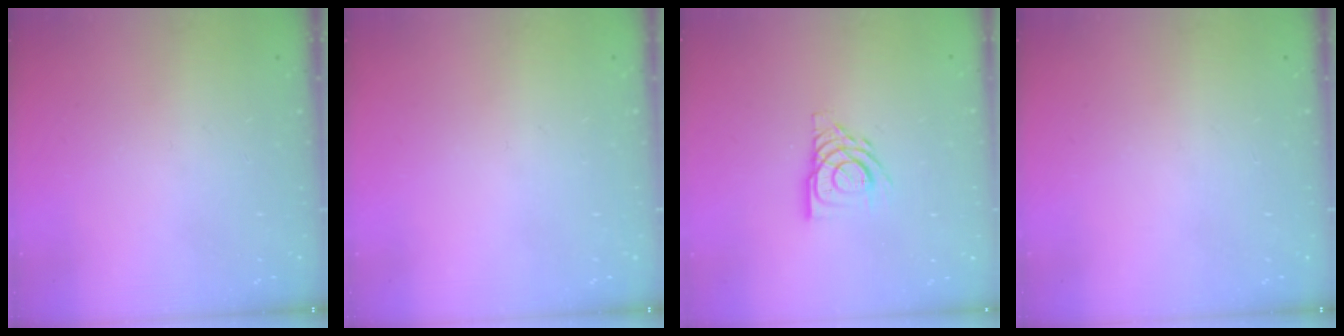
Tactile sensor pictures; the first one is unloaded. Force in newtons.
{"total": 0.0}
{"total": 11.3, "press": 11.3, "slide": 1.3}
{"total": 0.0}